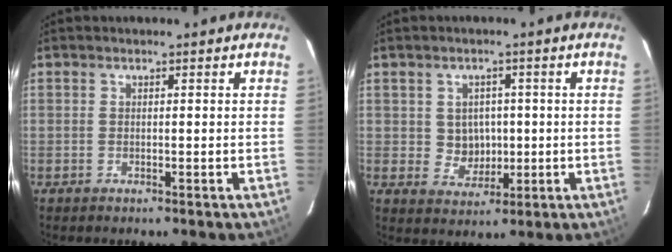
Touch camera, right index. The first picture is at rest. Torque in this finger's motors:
{"motor_torque": [0.01, 0.11, 0.03, 0.00]}